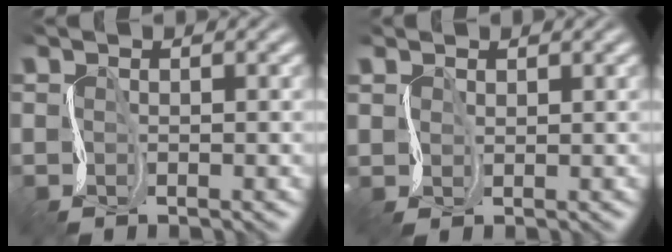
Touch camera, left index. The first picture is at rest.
{"total": 1.3, "force": [1.0, 0.6, -0.4], "torque": [0.004, 0.003, 0.020]}